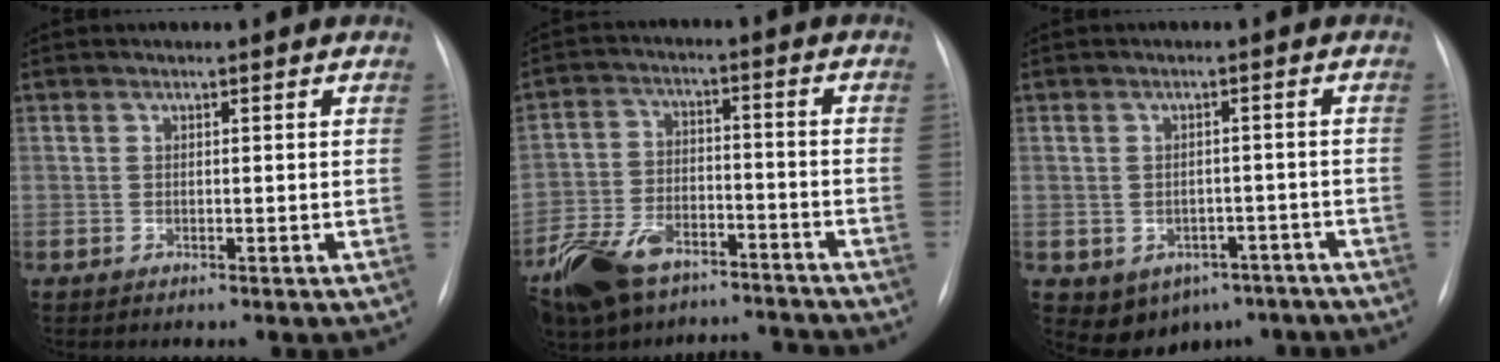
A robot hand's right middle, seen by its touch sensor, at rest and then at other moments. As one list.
[{"total": 18.3, "force": [-14.3, 8.4, 7.8], "torque": [-0.195, 0.008, -0.235]}, {"total": 8.0, "force": [-4.9, 5.8, 2.6], "torque": [-0.030, 0.022, -0.055]}]